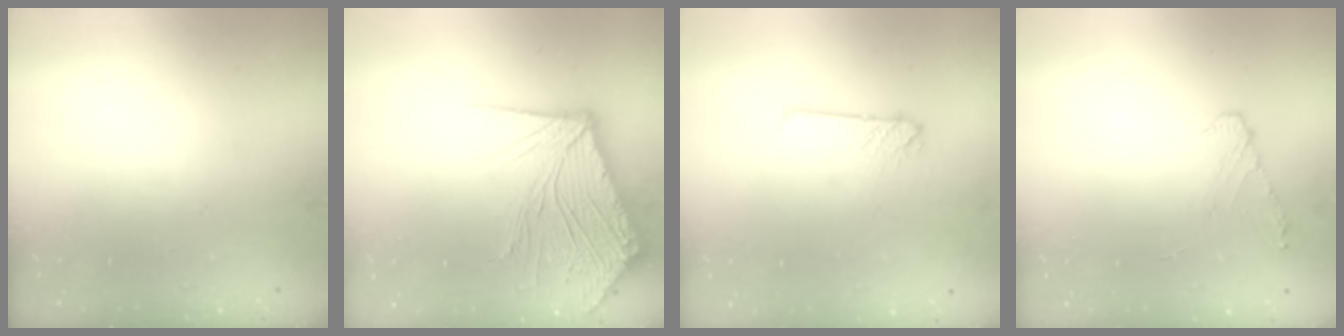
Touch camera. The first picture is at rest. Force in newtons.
{"total": 16.3, "press": 16.2, "slide": 2.4}
{"total": 3.3, "press": 3.3, "slide": 0.3}
{"total": 4.7, "press": 4.6, "slide": 0.7}